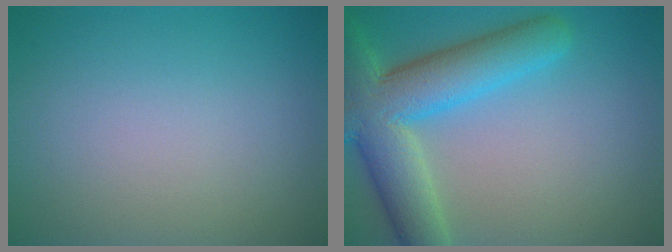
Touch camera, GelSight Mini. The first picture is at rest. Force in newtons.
{"total": 8.8, "press": 8.8, "slide": 0.5}